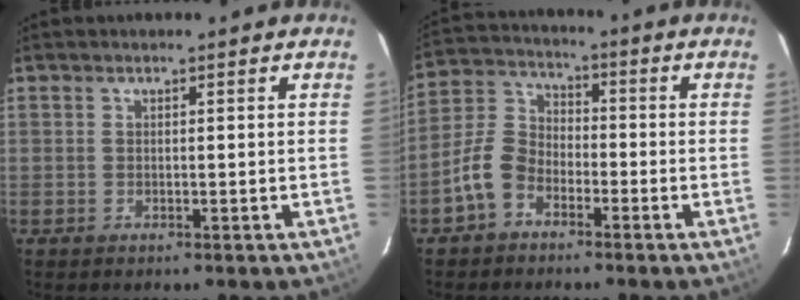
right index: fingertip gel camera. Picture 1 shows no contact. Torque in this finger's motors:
{"motor_torque": [0.16, -0.47, -0.09, -0.07]}